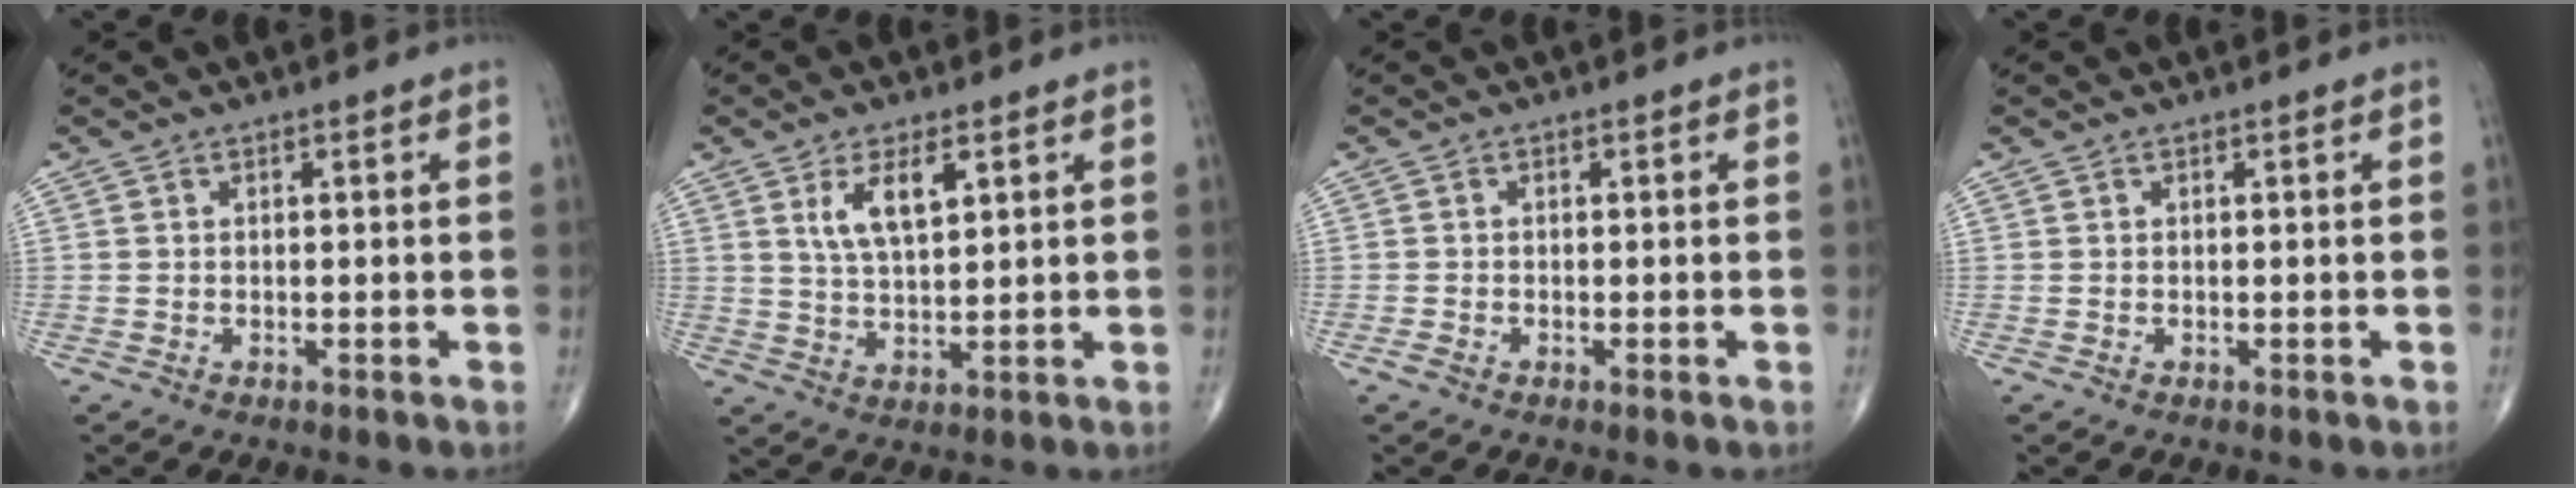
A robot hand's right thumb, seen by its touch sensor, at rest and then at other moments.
{"total": 6.9, "force": [3.0, 2.7, 5.6], "torque": [-0.100, -0.015, 0.061]}
{"total": 1.0, "force": [-0.6, 0.3, 0.8], "torque": [-0.021, -0.004, -0.014]}
{"total": 0.0}